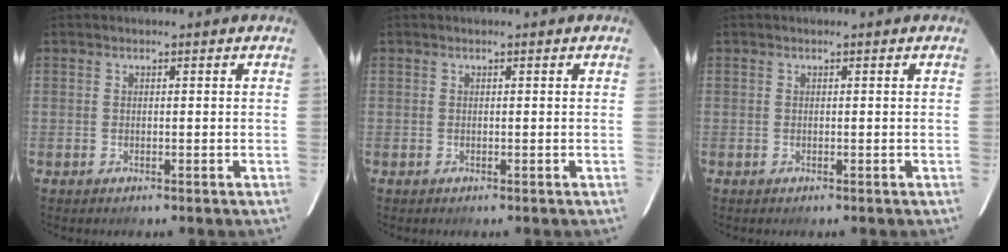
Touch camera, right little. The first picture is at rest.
{"total": 0.0}
{"total": 0.0}